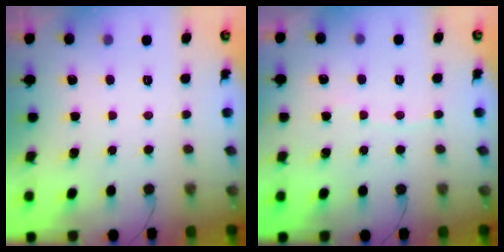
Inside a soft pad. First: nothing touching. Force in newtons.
{"total": 2.2, "press": 2.2, "slide": 0.2}